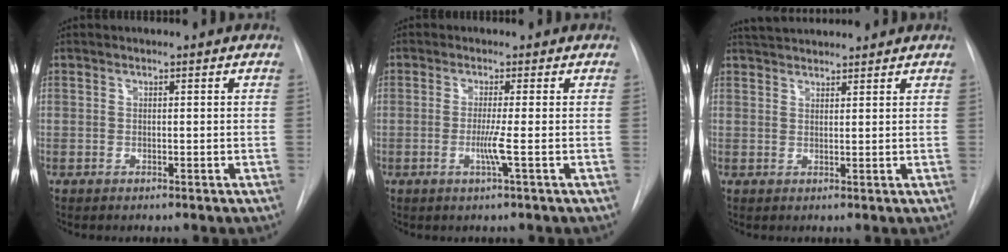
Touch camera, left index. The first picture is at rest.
{"total": 2.7, "force": [-0.7, -0.8, 2.5], "torque": [-0.052, -0.005, -0.015]}
{"total": 6.1, "force": [5.8, 0.8, 1.7], "torque": [-0.031, 0.039, 0.092]}